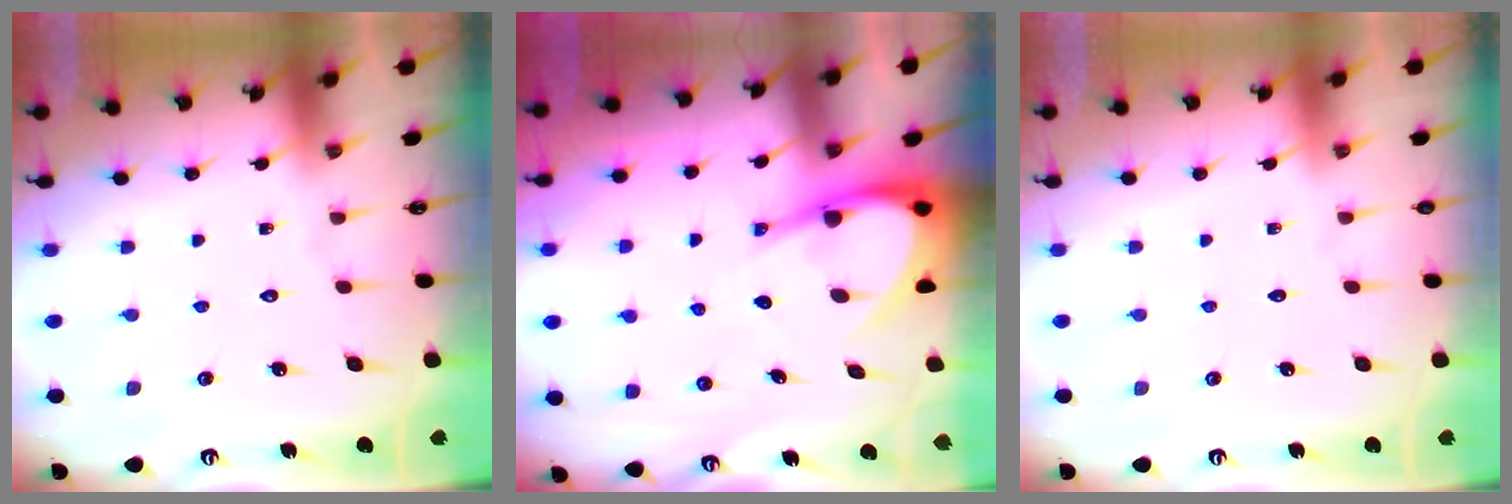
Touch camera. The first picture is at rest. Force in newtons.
{"total": 6.5, "press": 6.5, "slide": 0.8}
{"total": 0.0}